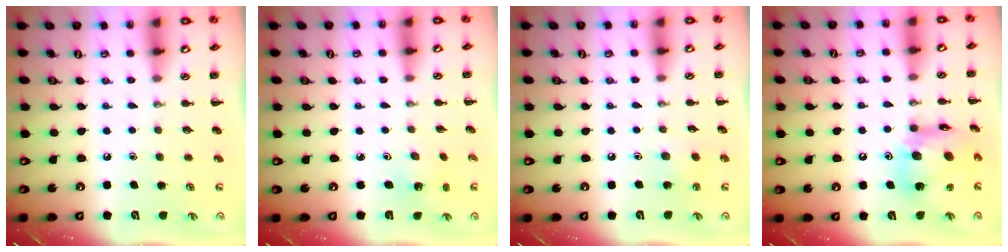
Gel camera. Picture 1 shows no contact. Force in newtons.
{"total": 2.0, "press": 1.9, "slide": 0.7}
{"total": 4.0, "press": 3.8, "slide": 1.2}
{"total": 14.8, "press": 14.7, "slide": 2.3}